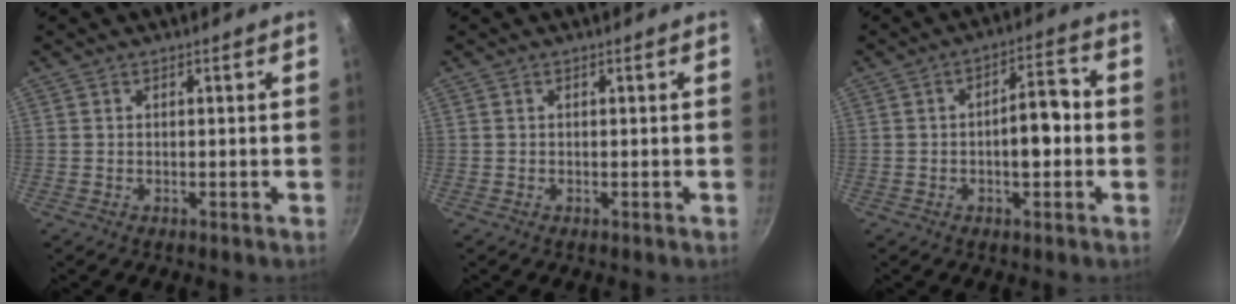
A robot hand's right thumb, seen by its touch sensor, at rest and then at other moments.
{"total": 0.0}
{"total": 7.6, "force": [-1.0, 3.3, 6.7], "torque": [-0.080, 0.030, -0.018]}